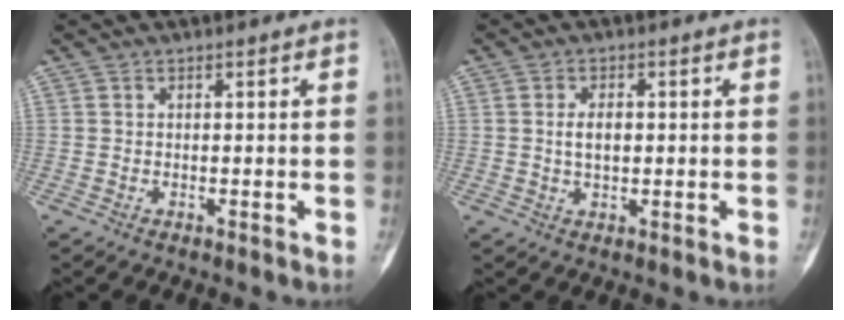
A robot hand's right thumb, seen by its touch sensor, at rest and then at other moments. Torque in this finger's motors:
{"motor_torque": [-0.15, 1.01, 0.25, -0.36, 0.23]}